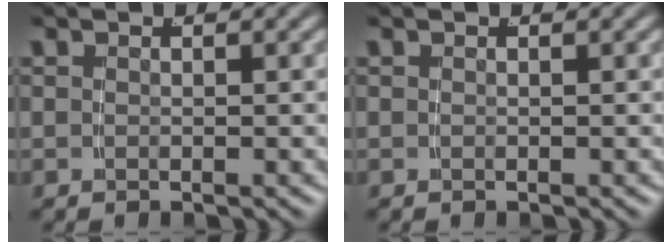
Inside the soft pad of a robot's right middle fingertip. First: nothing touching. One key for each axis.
{"total": 0.0}